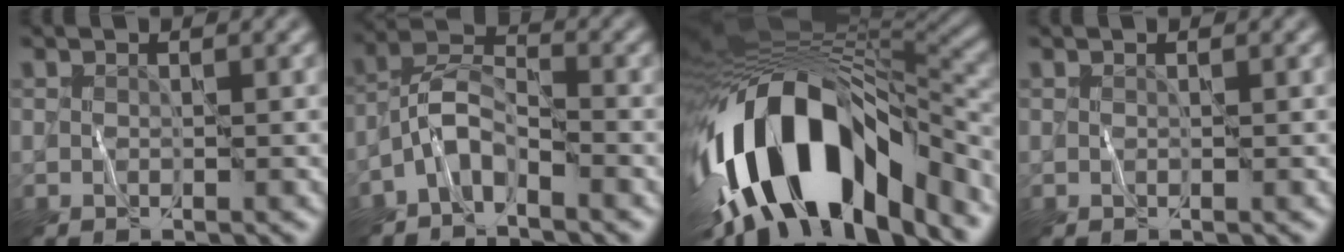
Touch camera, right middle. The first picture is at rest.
{"total": 3.6, "force": [-2.6, 1.4, 2.2], "torque": [-0.035, 0.013, -0.062]}
{"total": 15.9, "force": [-6.1, 7.7, 12.5], "torque": [-0.219, 0.009, -0.103]}
{"total": 0.0}